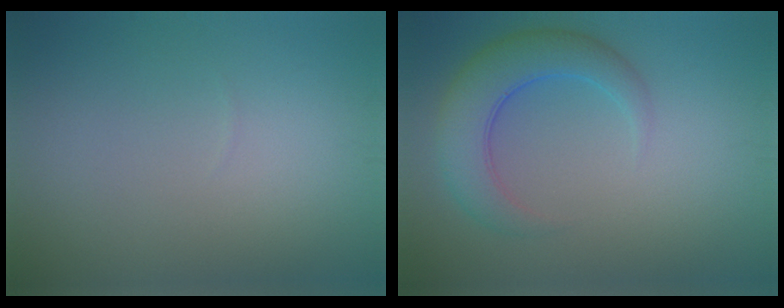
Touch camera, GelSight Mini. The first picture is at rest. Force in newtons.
{"total": 5.1, "press": 5.1, "slide": 0.2}